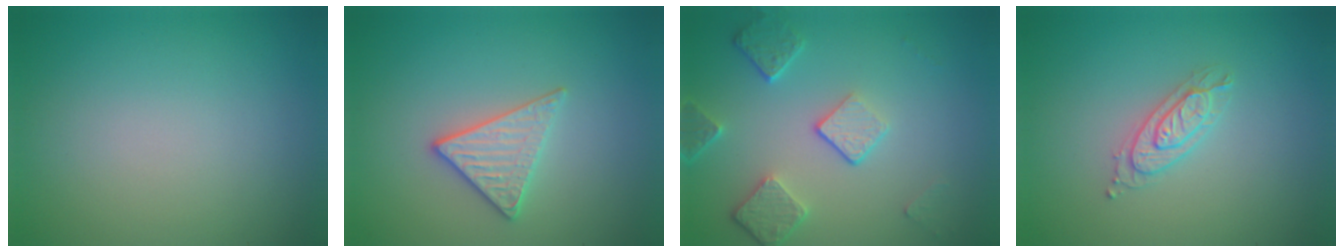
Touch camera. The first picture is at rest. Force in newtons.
{"total": 2.8, "press": 2.6, "slide": 1.1}
{"total": 4.0, "press": 3.0, "slide": 2.6}
{"total": 2.1, "press": 2.1, "slide": 0.2}